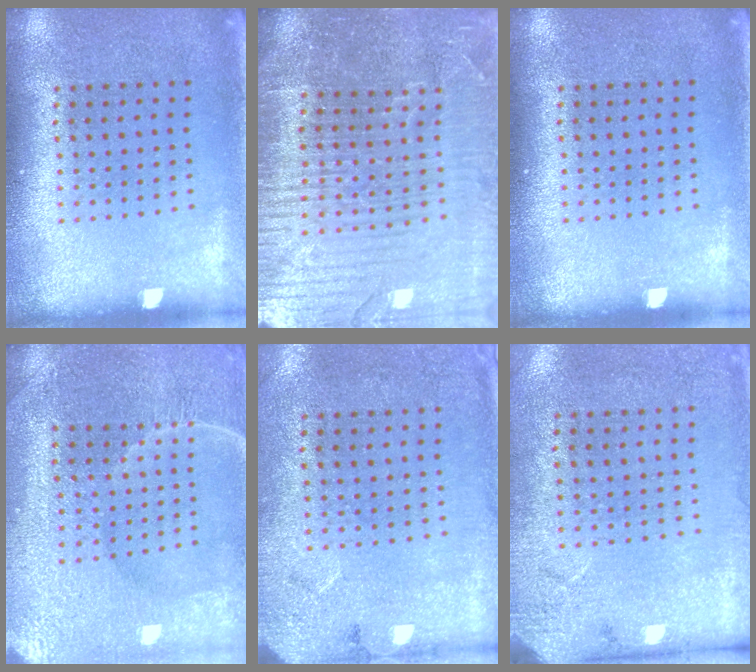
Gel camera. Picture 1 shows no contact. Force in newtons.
{"total": 5.2, "press": 4.8, "slide": 2.1}
{"total": 0.0}
{"total": 4.3, "press": 4.1, "slide": 1.3}
{"total": 2.7, "press": 2.2, "slide": 1.6}
{"total": 2.7, "press": 2.2, "slide": 1.6}